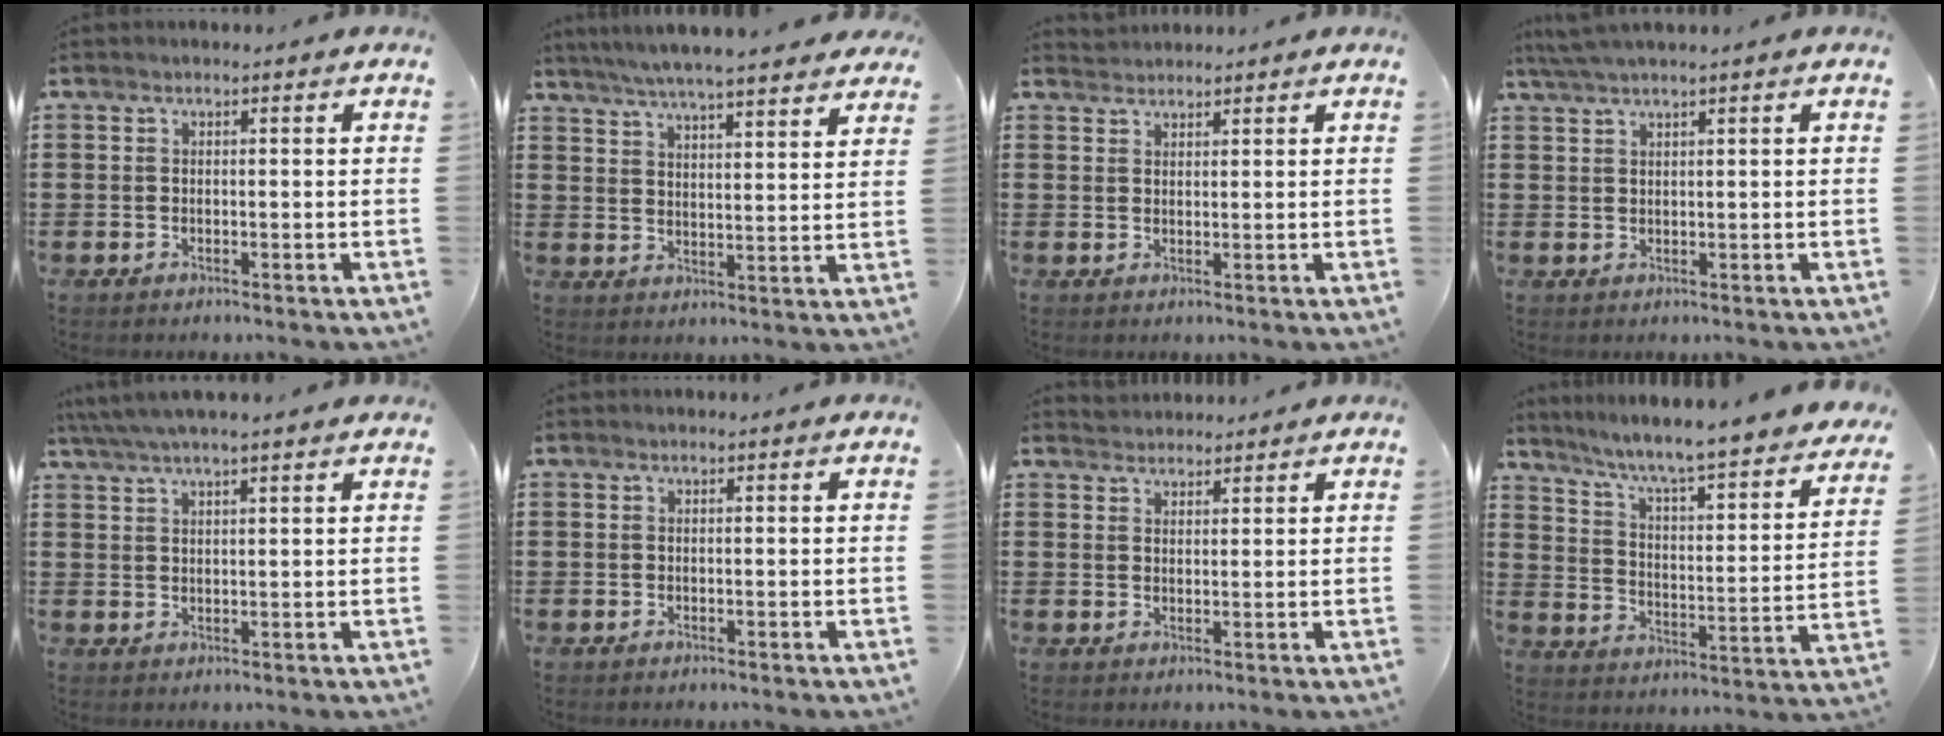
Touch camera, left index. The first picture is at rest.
{"total": 5.4, "force": [5.1, -0.1, 1.6], "torque": [-0.052, -0.025, 0.091]}
{"total": 1.4, "force": [1.4, 0.2, -0.2], "torque": [0.000, 0.001, 0.029]}
{"total": 2.1, "force": [1.6, -0.2, 1.4], "torque": [-0.028, -0.001, 0.030]}
{"total": 3.8, "force": [3.2, 0.1, 2.1], "torque": [-0.048, -0.002, 0.057]}
{"total": 0.0}
{"total": 1.8, "force": [1.7, 0.3, -0.3], "torque": [0.000, 0.003, 0.036]}
{"total": 5.6, "force": [4.7, -0.5, 3.0], "torque": [-0.078, -0.049, 0.068]}